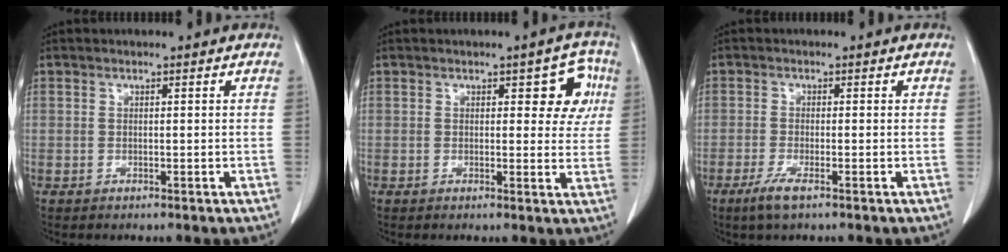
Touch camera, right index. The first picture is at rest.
{"total": 5.6, "force": [1.8, 2.8, 4.4], "torque": [-0.032, 0.015, 0.018]}
{"total": 3.2, "force": [-1.9, 0.3, 2.5], "torque": [-0.054, -0.009, -0.039]}